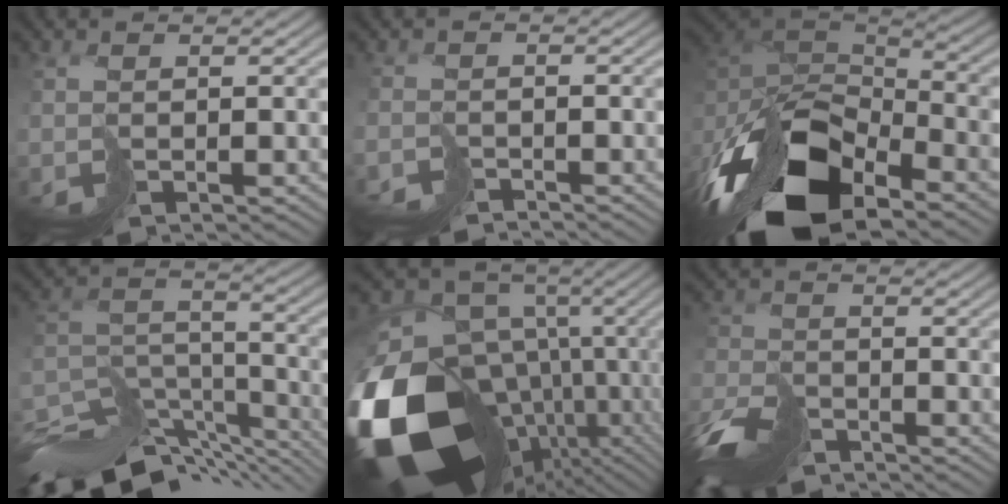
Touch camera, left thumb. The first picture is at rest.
{"total": 2.4, "force": [-2.3, 0.2, -0.6], "torque": [0.017, -0.005, -0.047]}
{"total": 17.3, "force": [-9.9, 8.7, 11.2], "torque": [-0.264, -0.039, -0.163]}
{"total": 14.7, "force": [-12.4, 5.3, 5.8], "torque": [-0.135, -0.007, -0.195]}
{"total": 20.8, "force": [-5.9, 16.0, 11.9], "torque": [-0.306, -0.055, -0.065]}
{"total": 8.3, "force": [-7.0, 3.2, 3.2], "torque": [-0.076, -0.017, -0.143]}